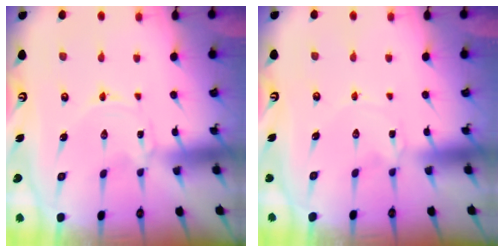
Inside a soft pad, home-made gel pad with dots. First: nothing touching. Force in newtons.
{"total": 1.4, "press": 1.4, "slide": 0.3}